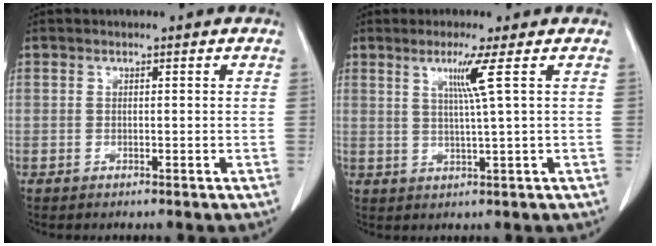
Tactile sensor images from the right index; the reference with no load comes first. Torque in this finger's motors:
{"motor_torque": [0.43, 0.11, 0.19, 0.10]}